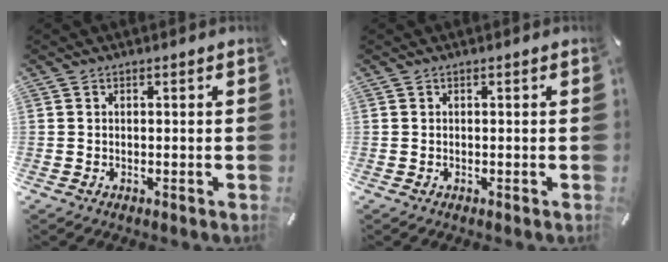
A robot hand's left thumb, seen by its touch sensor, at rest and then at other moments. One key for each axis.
{"total": 0.0}